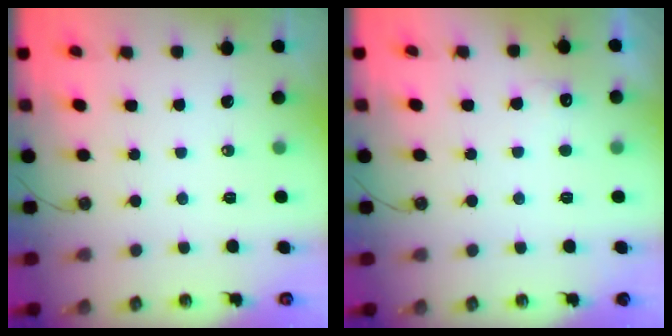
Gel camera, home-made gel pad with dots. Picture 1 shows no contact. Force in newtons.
{"total": 6.0, "press": 5.9, "slide": 1.3}